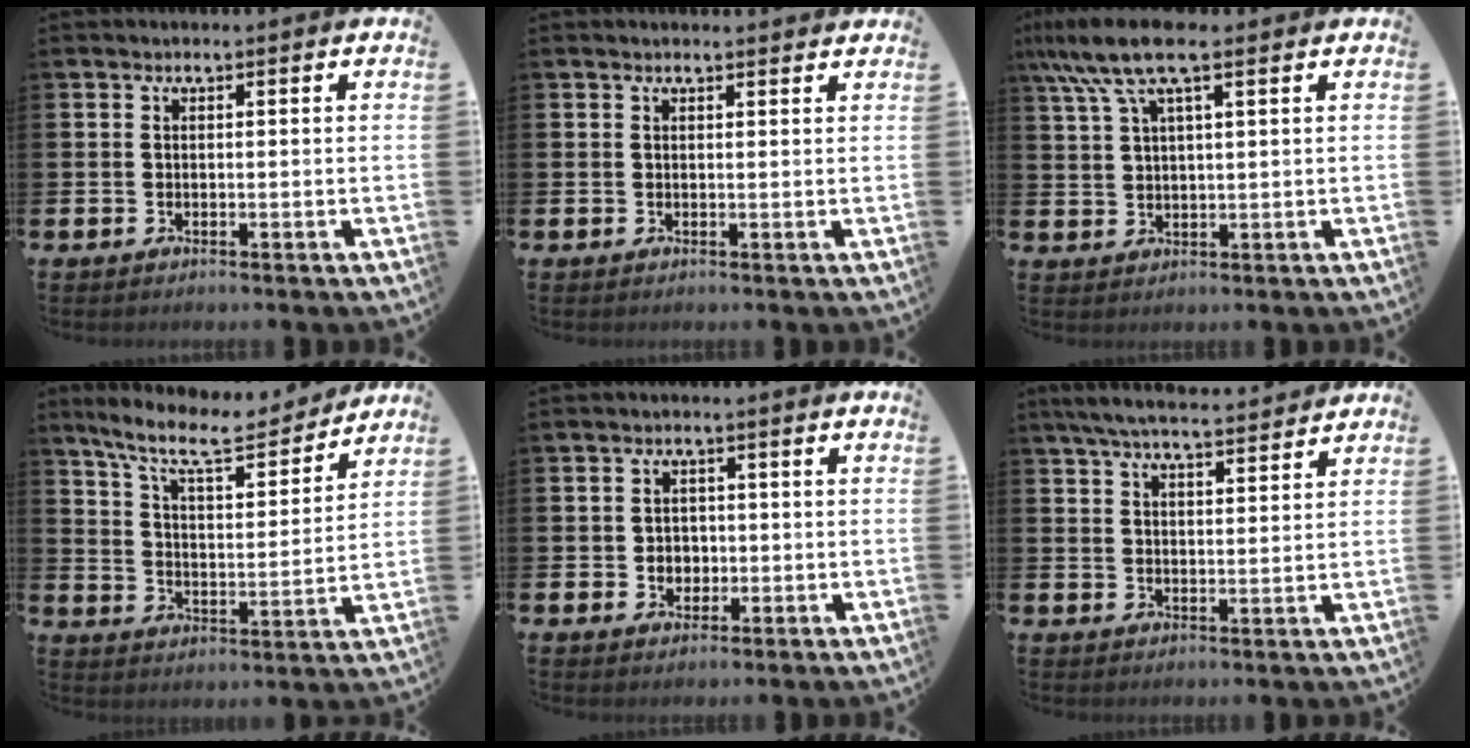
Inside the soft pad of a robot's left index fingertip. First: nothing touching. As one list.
[{"total": 0.5, "force": [0.5, 0.0, 0.2], "torque": [0.005, -0.001, 0.007]}, {"total": 8.4, "force": [5.5, 2.2, 6.0], "torque": [-0.126, -0.005, 0.098]}, {"total": 9.6, "force": [8.4, 2.0, 4.2], "torque": [-0.112, -0.050, 0.146]}, {"total": 2.5, "force": [-0.2, 2.3, 0.9], "torque": [0.000, 0.000, -0.014]}, {"total": 5.8, "force": [5.5, 0.4, 1.8], "torque": [-0.048, -0.027, 0.099]}]